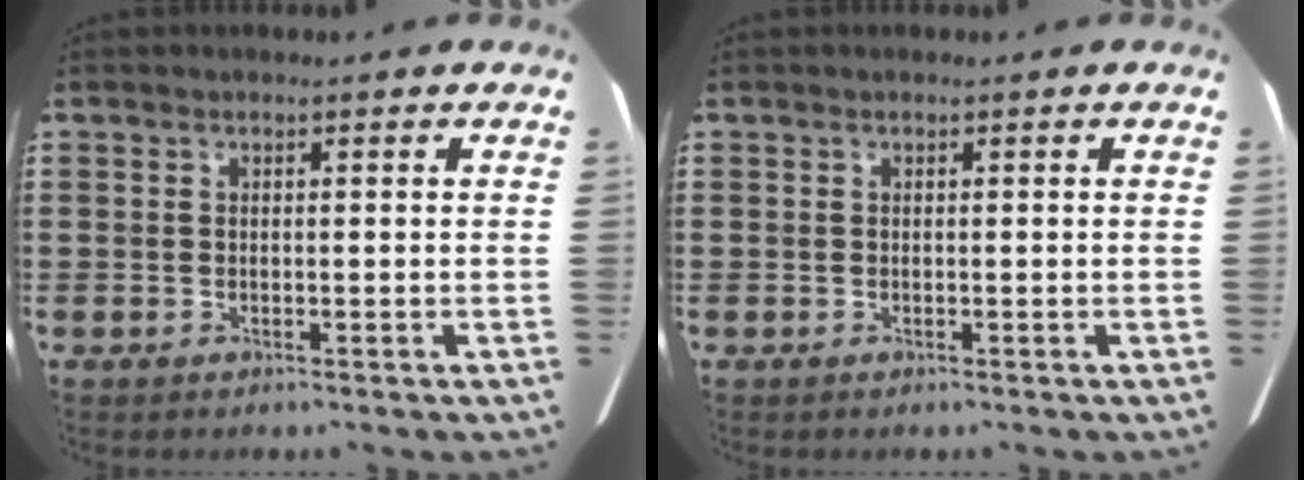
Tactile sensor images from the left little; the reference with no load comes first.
{"total": 0.0}